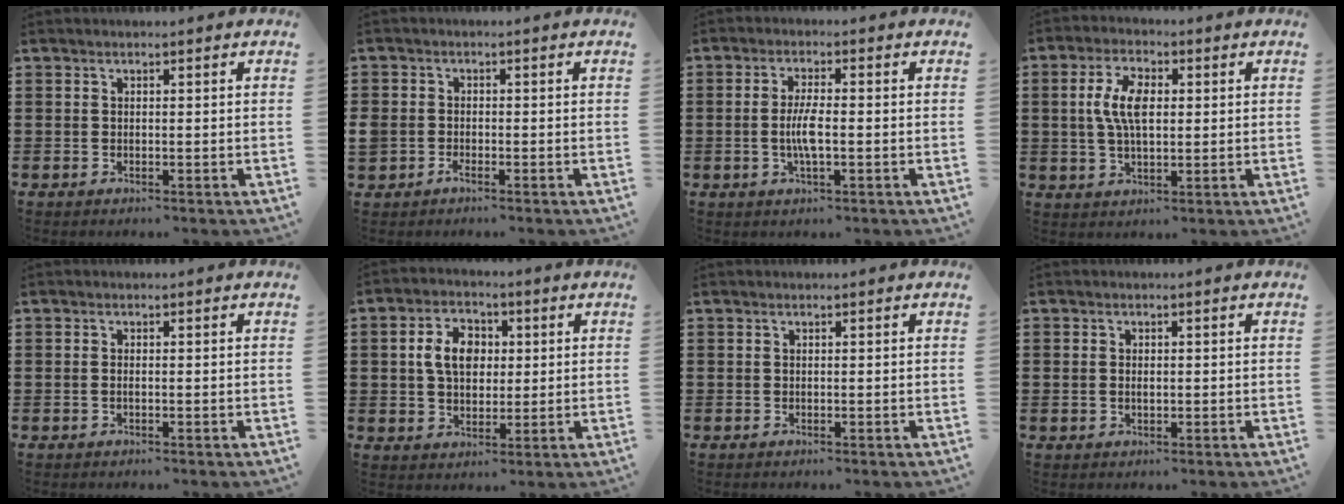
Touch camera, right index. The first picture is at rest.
{"total": 1.6, "force": [-1.0, 1.1, 0.7], "torque": [-0.024, -0.003, -0.022]}
{"total": 4.6, "force": [-0.8, 1.1, 4.4], "torque": [-0.099, -0.007, -0.022]}
{"total": 6.7, "force": [0.9, 3.2, 5.8], "torque": [-0.123, 0.013, 0.011]}
{"total": 0.6, "force": [-0.1, 0.2, 0.5], "torque": [-0.013, -0.003, -0.002]}
{"total": 6.7, "force": [1.1, 4.7, 4.6], "torque": [-0.101, 0.015, 0.013]}
{"total": 0.0}
{"total": 1.3, "force": [0.0, 0.8, 1.0], "torque": [-0.022, 0.007, -0.002]}